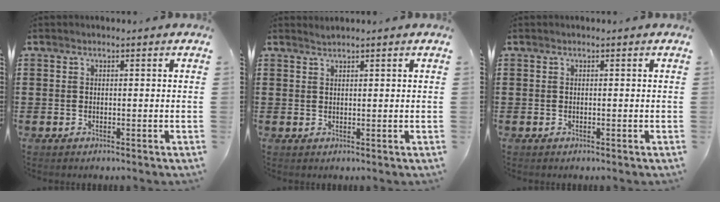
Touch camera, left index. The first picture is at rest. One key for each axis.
{"total": 0.8, "fx": 0.8, "fy": -0.2, "fz": 0.0, "tx": 0.000, "ty": -0.001, "tz": 0.016}
{"total": 0.0}